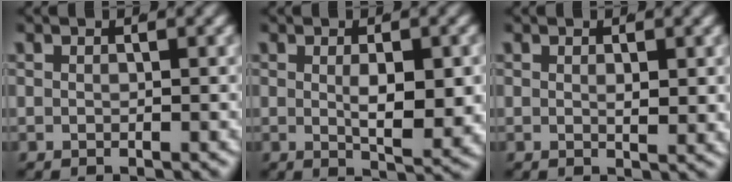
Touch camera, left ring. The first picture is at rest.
{"total": 4.2, "force": [0.1, 1.0, 4.1], "torque": [-0.060, -0.017, 0.008]}
{"total": 1.2, "force": [0.3, -0.1, 1.2], "torque": [-0.018, -0.010, 0.008]}